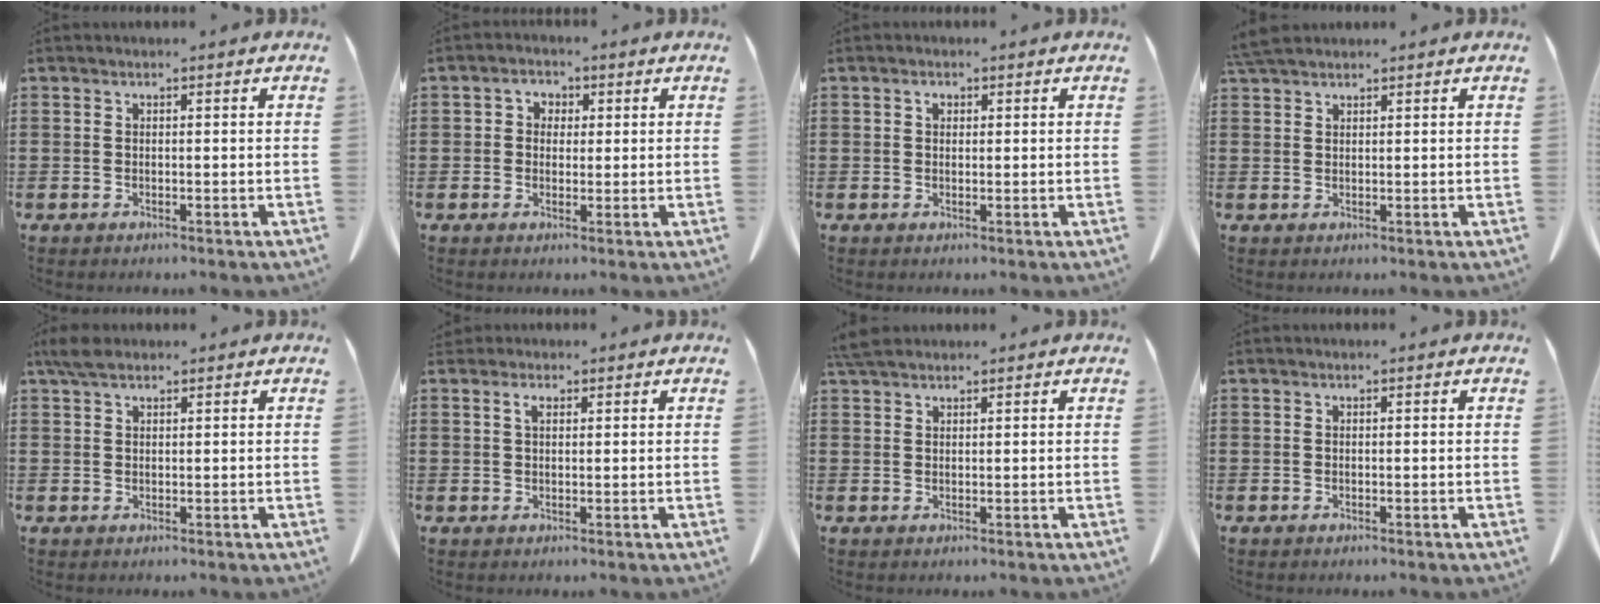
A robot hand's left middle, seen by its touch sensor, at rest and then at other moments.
{"total": 2.1, "force": [0.2, 1.9, 0.8], "torque": [-0.024, 0.009, 0.001]}
{"total": 1.1, "force": [0.4, 0.8, 0.7], "torque": [-0.008, 0.003, 0.006]}
{"total": 3.6, "force": [3.1, 0.8, 1.6], "torque": [-0.041, 0.000, 0.060]}
{"total": 3.1, "force": [2.0, 1.4, 1.8], "torque": [-0.043, 0.006, 0.038]}
{"total": 1.9, "force": [0.9, 1.0, 1.4], "torque": [-0.022, 0.002, 0.015]}
{"total": 3.0, "force": [2.5, 0.8, 1.4], "torque": [-0.035, 0.003, 0.049]}
{"total": 0.0}